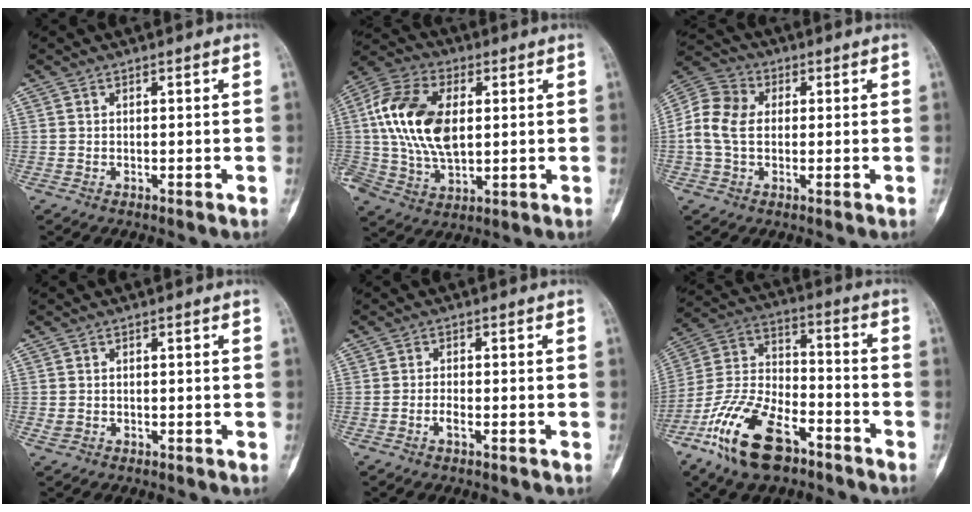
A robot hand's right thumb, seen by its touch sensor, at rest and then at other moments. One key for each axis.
{"total": 16.5, "fx": 2.2, "fy": 9.7, "fz": 13.1, "tx": -0.257, "ty": 0.006, "tz": 0.038}
{"total": 9.1, "fx": 0.1, "fy": 6.6, "fz": 6.3, "tx": -0.126, "ty": 0.023, "tz": -0.007}
{"total": 1.1, "fx": -0.4, "fy": 0.9, "fz": 0.4, "tx": -0.011, "ty": 0.001, "tz": -0.005}
{"total": 1.8, "fx": -1.0, "fy": 0.6, "fz": 1.4, "tx": -0.028, "ty": 0.004, "tz": -0.021}
{"total": 18.5, "fx": -11.1, "fy": 8.7, "fz": 12.0, "tx": -0.232, "ty": 0.063, "tz": -0.209}